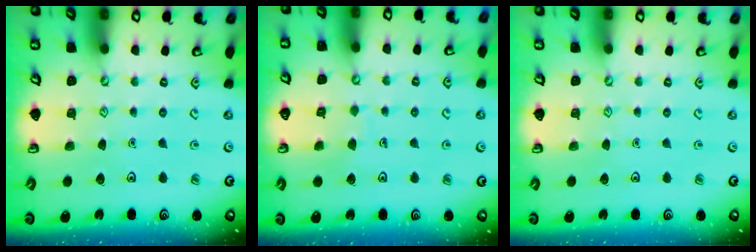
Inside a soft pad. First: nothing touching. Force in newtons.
{"total": 3.9, "press": 3.9, "slide": 0.3}
{"total": 0.0}